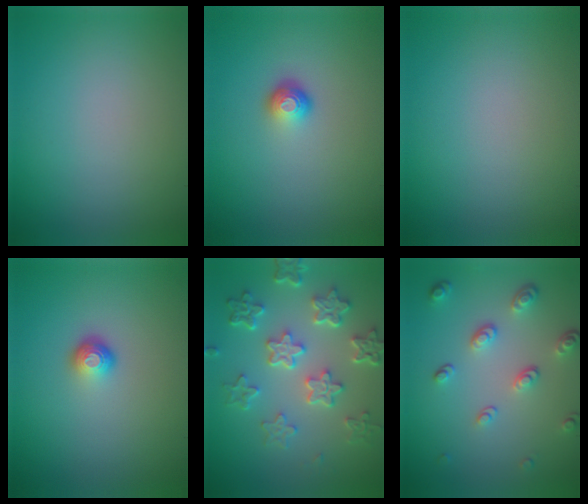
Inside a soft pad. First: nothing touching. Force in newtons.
{"total": 1.7, "press": 1.2, "slide": 1.3}
{"total": 0.0}
{"total": 1.6, "press": 1.1, "slide": 1.2}
{"total": 6.1, "press": 4.6, "slide": 4.0}
{"total": 3.4, "press": 2.6, "slide": 2.2}